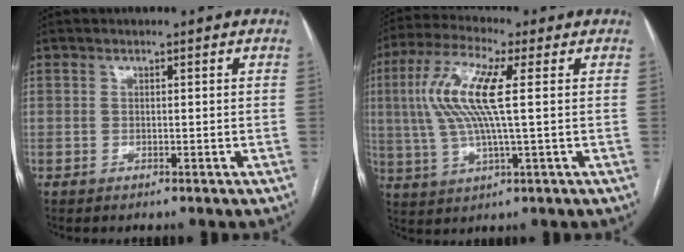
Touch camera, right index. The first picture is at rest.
{"total": 11.5, "force": [1.9, 1.6, 11.2], "torque": [-0.248, 0.016, 0.032]}